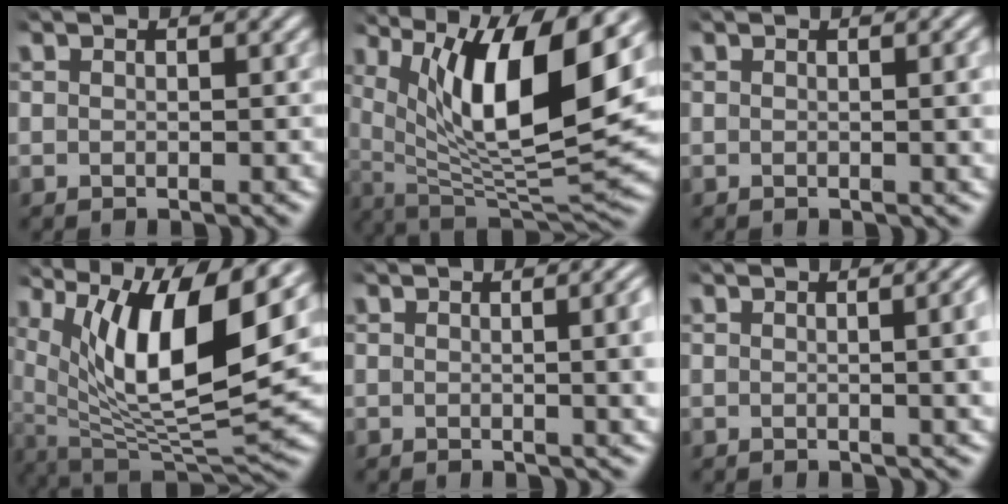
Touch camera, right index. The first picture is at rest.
{"total": 12.6, "force": [3.2, 5.3, 11.0], "torque": [-0.183, -0.008, 0.059]}
{"total": 0.9, "force": [0.1, 0.0, 0.9], "torque": [-0.014, 0.002, 0.002]}
{"total": 12.6, "force": [2.6, 6.2, 10.7], "torque": [-0.180, -0.017, 0.054]}
{"total": 2.9, "force": [0.3, 0.6, 2.9], "torque": [-0.025, 0.010, -0.001]}
{"total": 3.1, "force": [0.4, 0.8, 3.0], "torque": [-0.025, 0.015, -0.002]}